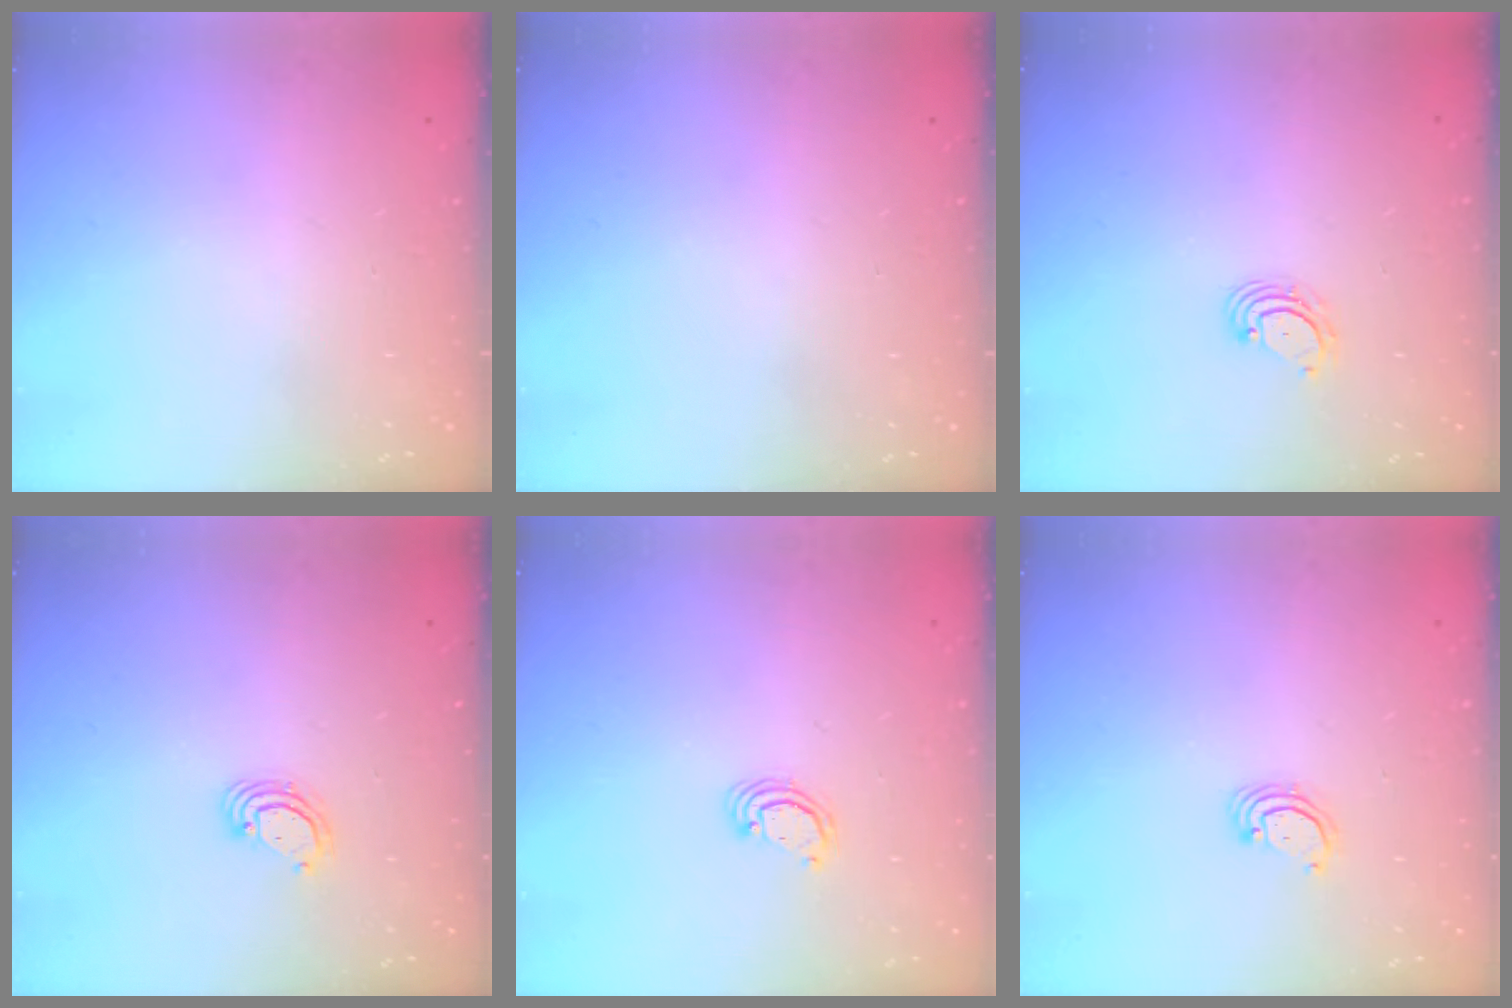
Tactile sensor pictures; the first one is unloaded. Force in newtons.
{"total": 0.0}
{"total": 4.0, "press": 4.0, "slide": 0.5}
{"total": 3.5, "press": 3.5, "slide": 0.1}
{"total": 2.5, "press": 2.5, "slide": 0.2}
{"total": 2.3, "press": 2.3, "slide": 0.2}